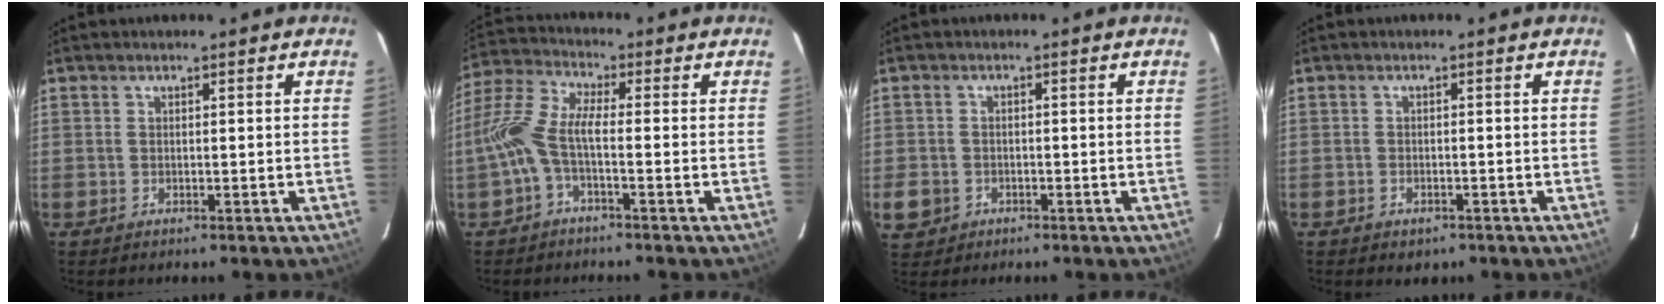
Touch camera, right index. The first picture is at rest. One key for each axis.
{"total": 8.3, "fx": -2.2, "fy": 2.2, "fz": 7.7, "tx": -0.180, "ty": 0.011, "tz": -0.049}
{"total": 4.7, "fx": -1.6, "fy": 4.2, "fz": 1.5, "tx": -0.047, "ty": 0.004, "tz": -0.019}
{"total": 2.4, "fx": -1.4, "fy": 1.7, "fz": 1.0, "tx": -0.023, "ty": 0.000, "tz": -0.016}